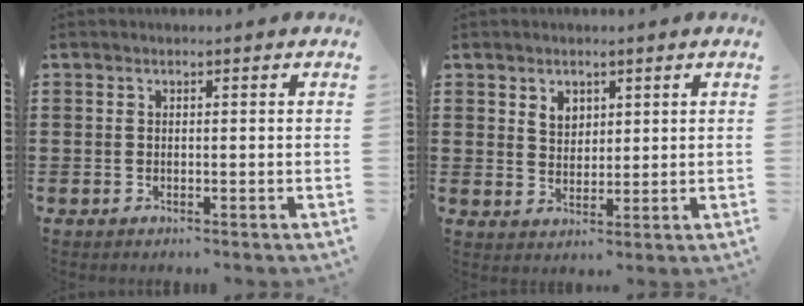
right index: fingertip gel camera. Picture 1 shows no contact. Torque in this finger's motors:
{"motor_torque": [0.07, -0.07, 0.03, 0.04]}